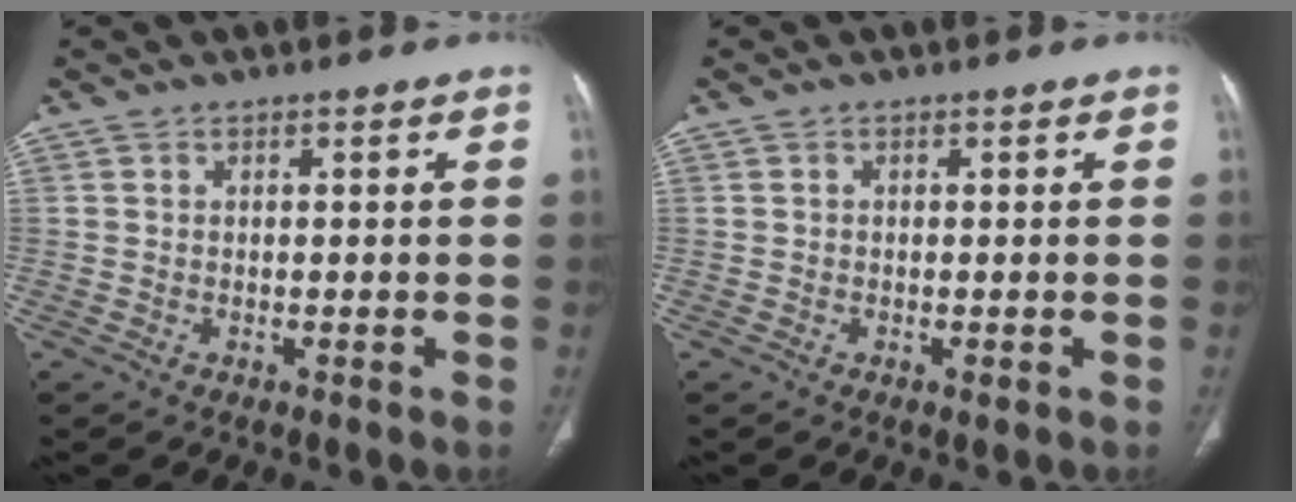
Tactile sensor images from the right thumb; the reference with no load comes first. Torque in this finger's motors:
{"motor_torque": [0.33, 0.59, -0.32, 0.12, -0.03]}